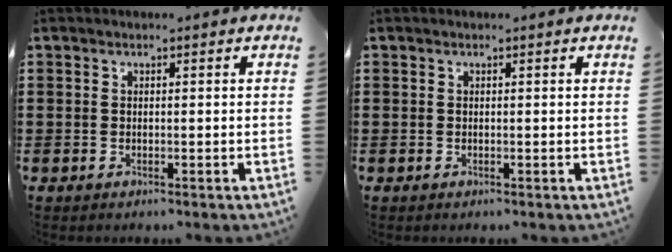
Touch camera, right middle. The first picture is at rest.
{"total": 0.0}